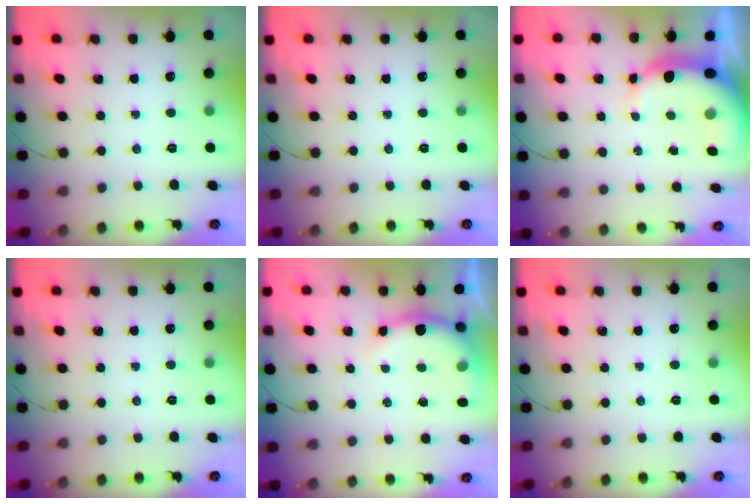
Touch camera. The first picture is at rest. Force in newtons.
{"total": 0.0}
{"total": 6.8, "press": 6.6, "slide": 1.6}
{"total": 0.0}
{"total": 6.5, "press": 6.4, "slide": 0.6}
{"total": 0.0}